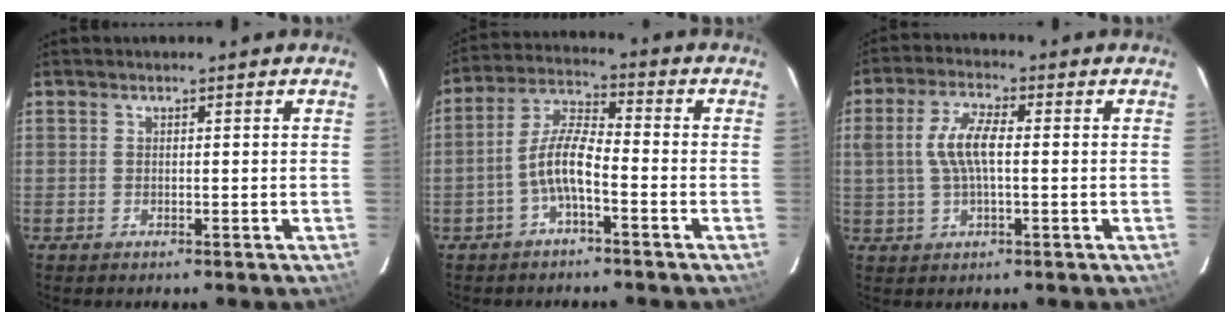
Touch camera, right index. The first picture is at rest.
{"total": 7.0, "force": [-3.0, 1.9, 6.1], "torque": [-0.132, 0.016, -0.058]}
{"total": 7.2, "force": [0.2, 2.8, 6.7], "torque": [-0.131, 0.010, 0.007]}